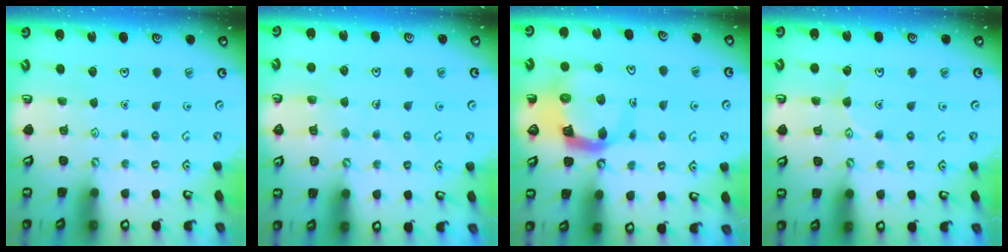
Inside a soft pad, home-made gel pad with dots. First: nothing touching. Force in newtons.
{"total": 5.6, "press": 5.6, "slide": 0.5}
{"total": 7.3, "press": 7.2, "slide": 0.8}
{"total": 4.5, "press": 4.5, "slide": 0.5}